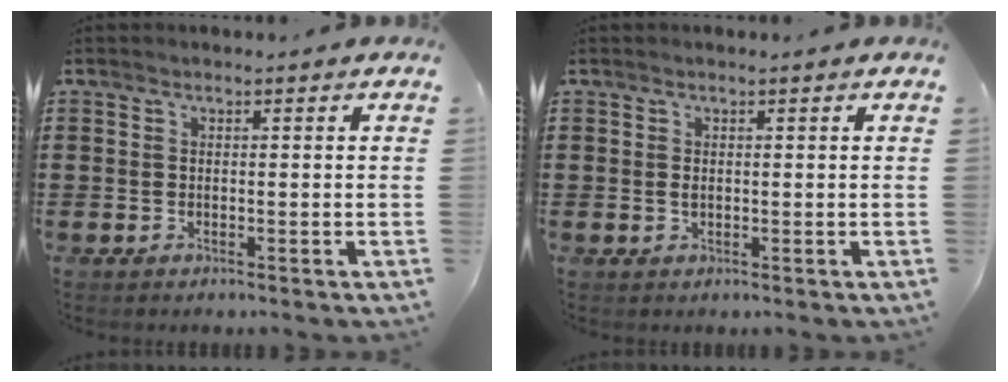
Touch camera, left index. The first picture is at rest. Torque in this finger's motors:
{"motor_torque": [0.31, 0.27, 0.03, 0.00]}